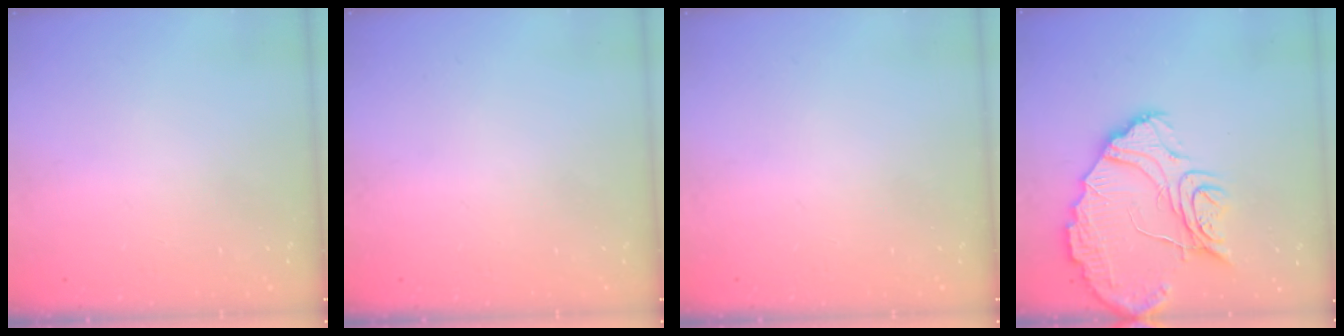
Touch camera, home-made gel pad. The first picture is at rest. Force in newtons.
{"total": 0.0}
{"total": 0.0}
{"total": 15.2, "press": 15.1, "slide": 1.6}